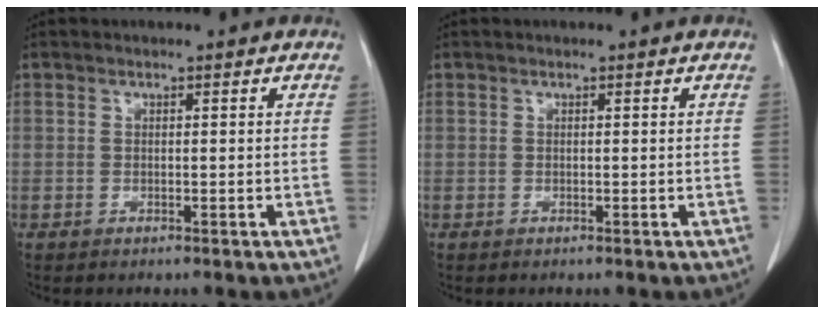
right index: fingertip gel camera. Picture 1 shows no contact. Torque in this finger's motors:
{"motor_torque": [0.00, 0.00, 0.00, 0.00]}